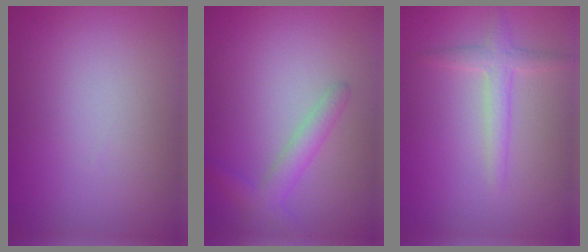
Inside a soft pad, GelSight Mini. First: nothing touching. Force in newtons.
{"total": 2.3, "press": 2.3, "slide": 0.1}
{"total": 1.9, "press": 1.9, "slide": 0.0}